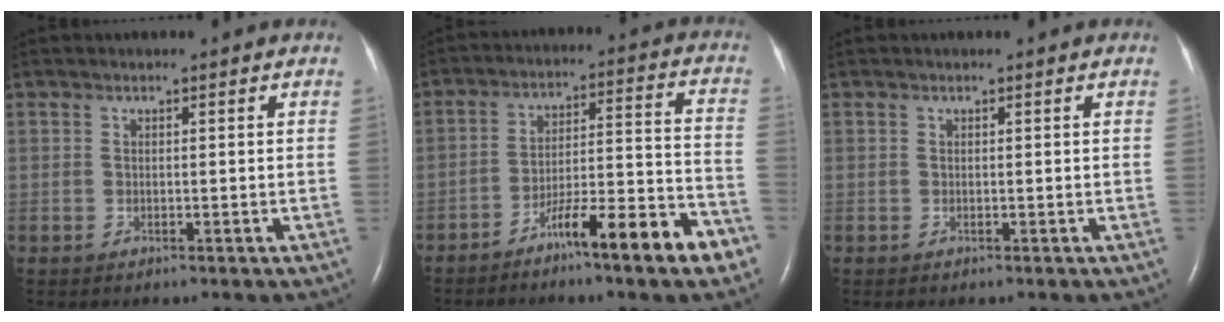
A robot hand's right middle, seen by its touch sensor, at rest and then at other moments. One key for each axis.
{"total": 12.6, "fx": -8.0, "fy": 0.7, "fz": 9.7, "tx": -0.140, "ty": 0.010, "tz": -0.128}
{"total": 0.0}